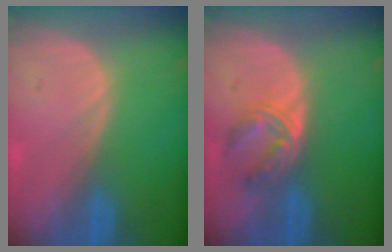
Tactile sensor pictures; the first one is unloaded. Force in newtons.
{"total": 5.6, "press": 4.7, "slide": 3.0}